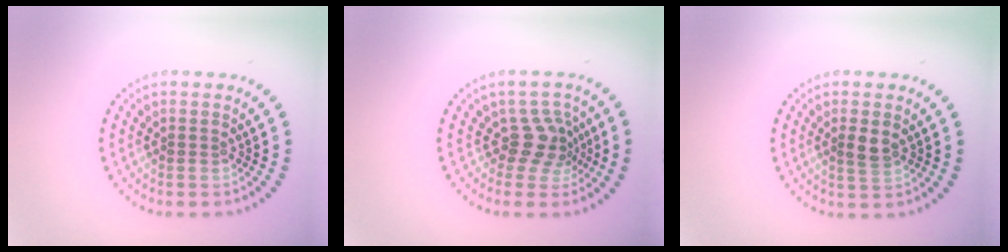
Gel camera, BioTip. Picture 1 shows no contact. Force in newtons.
{"total": 2.7, "press": 2.0, "slide": 1.8}
{"total": 1.5, "press": 1.4, "slide": 0.5}